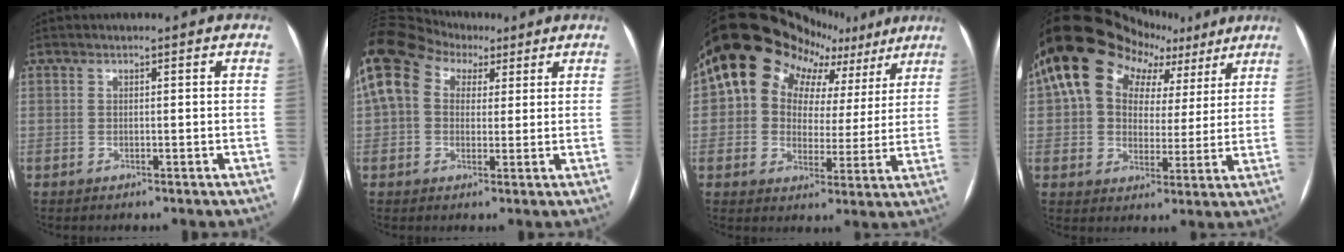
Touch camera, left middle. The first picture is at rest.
{"total": 12.6, "force": [5.4, 9.0, 7.0], "torque": [-0.178, 0.066, 0.098]}
{"total": 16.7, "force": [10.4, 11.5, 6.1], "torque": [-0.089, 0.058, 0.130]}
{"total": 16.3, "force": [8.3, 11.4, 8.2], "torque": [-0.129, 0.067, 0.135]}